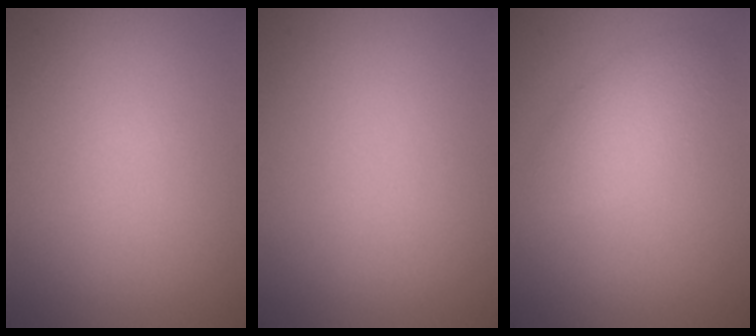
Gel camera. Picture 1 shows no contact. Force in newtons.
{"total": 0.0}
{"total": 2.7, "press": 2.6, "slide": 0.1}